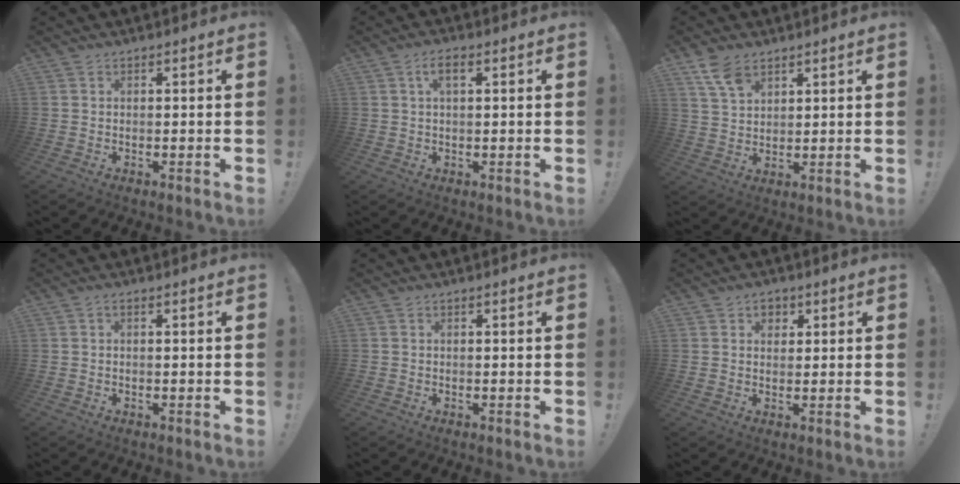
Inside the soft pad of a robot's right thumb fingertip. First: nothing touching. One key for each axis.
{"total": 3.8, "fx": 1.4, "fy": 1.8, "fz": 3.0, "tx": -0.053, "ty": 0.007, "tz": 0.022}
{"total": 7.5, "fx": 5.0, "fy": 4.0, "fz": 4.0, "tx": -0.077, "ty": -0.019, "tz": 0.096}
{"total": 0.8, "fx": -0.2, "fy": 0.3, "fz": 0.7, "tx": -0.013, "ty": 0.003, "tz": -0.004}
{"total": 0.5, "fx": -0.3, "fy": 0.4, "fz": 0.0, "tx": 0.001, "ty": 0.002, "tz": -0.005}
{"total": 3.9, "fx": 1.8, "fy": 3.2, "fz": 1.2, "tx": -0.007, "ty": -0.001, "tz": 0.029}